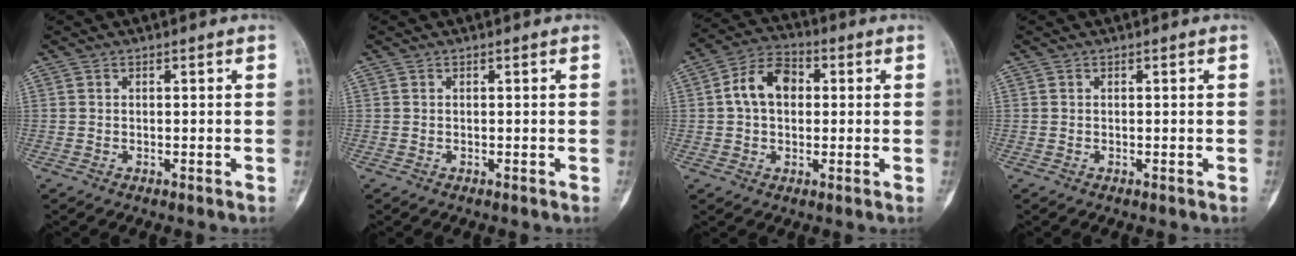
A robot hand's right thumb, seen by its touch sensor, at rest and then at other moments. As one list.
[{"total": 0.0}, {"total": 9.3, "force": [1.2, 6.4, 6.6], "torque": [-0.102, 0.022, 0.013]}, {"total": 0.0}]